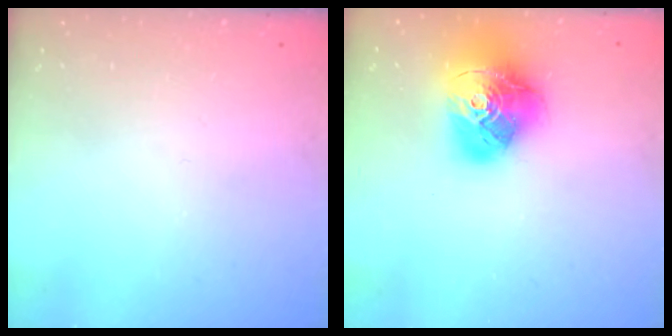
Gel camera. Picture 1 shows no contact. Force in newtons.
{"total": 19.4, "press": 19.3, "slide": 2.3}